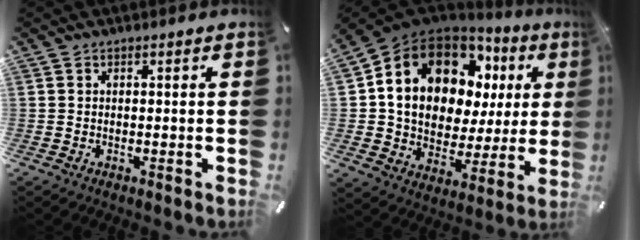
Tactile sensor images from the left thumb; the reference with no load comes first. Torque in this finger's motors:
{"motor_torque": [2.53, 2.48, 2.77, 0.00, 0.31]}